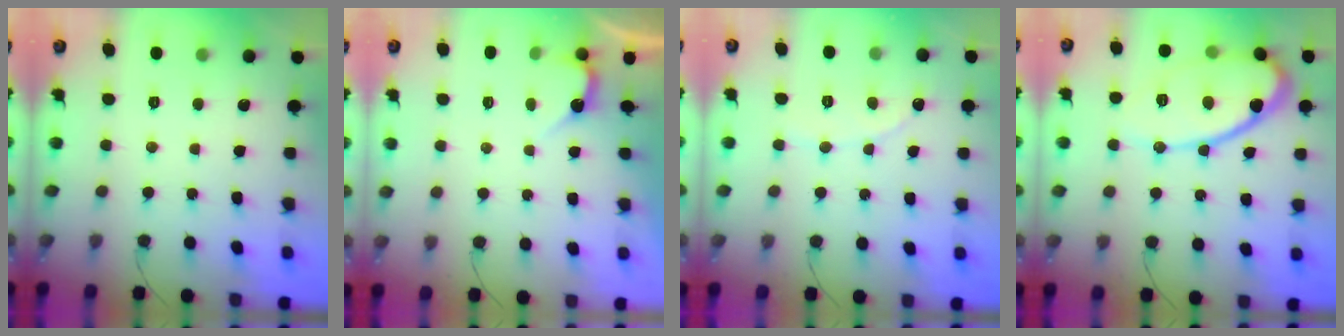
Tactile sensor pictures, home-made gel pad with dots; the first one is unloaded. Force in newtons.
{"total": 2.8, "press": 2.8, "slide": 0.2}
{"total": 1.9, "press": 1.8, "slide": 0.2}
{"total": 14.8, "press": 14.8, "slide": 1.2}